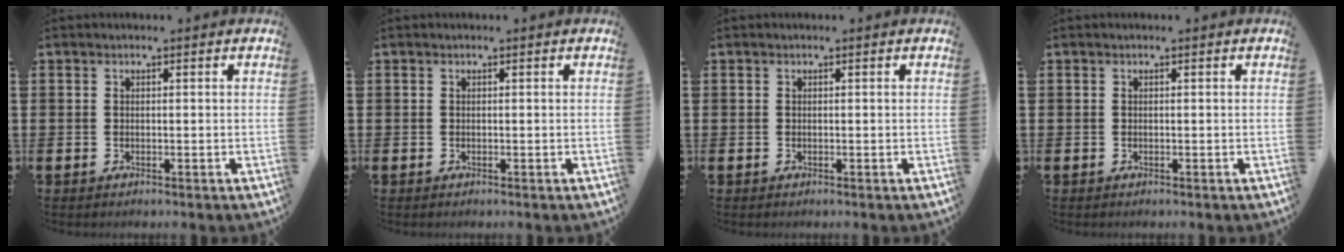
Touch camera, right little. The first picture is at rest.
{"total": 0.0}
{"total": 0.0}
{"total": 0.0}